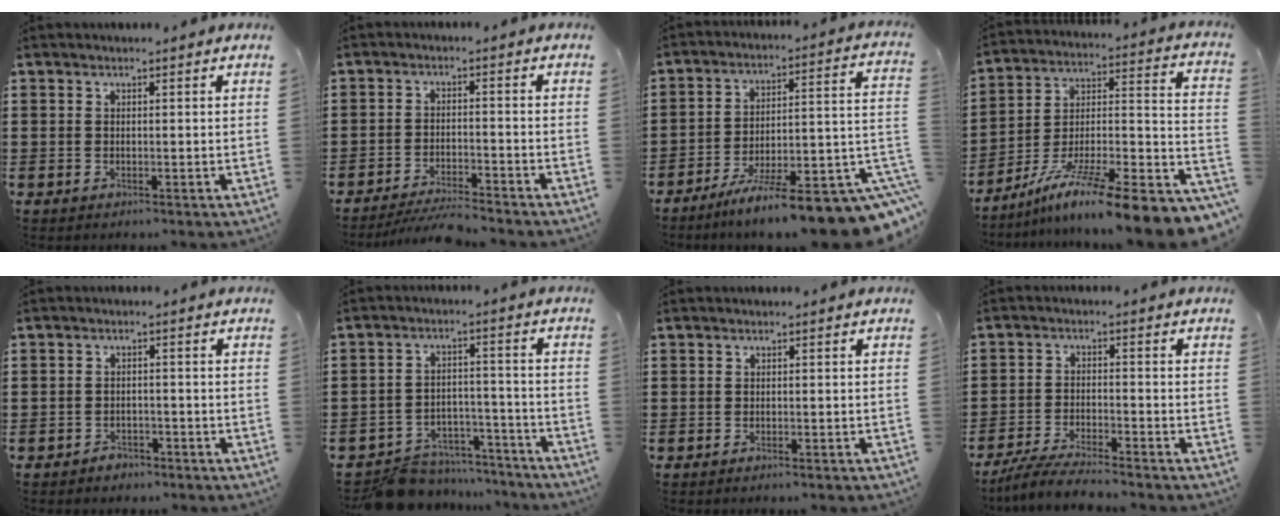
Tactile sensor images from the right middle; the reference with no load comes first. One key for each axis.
{"total": 4.5, "fx": -4.3, "fy": 0.3, "fz": 1.3, "tx": -0.028, "ty": -0.003, "tz": -0.086}
{"total": 13.7, "fx": -9.9, "fy": 1.1, "fz": 9.5, "tx": -0.133, "ty": 0.017, "tz": -0.170}
{"total": 11.8, "fx": -8.8, "fy": 0.3, "fz": 7.9, "tx": -0.125, "ty": -0.004, "tz": -0.160}
{"total": 2.0, "fx": -1.8, "fy": 0.7, "fz": -0.1, "tx": -0.004, "ty": 0.004, "tz": -0.042}
{"total": 8.2, "fx": -7.8, "fy": 2.0, "fz": 1.2, "tx": -0.012, "ty": 0.031, "tz": -0.150}
{"total": 0.8, "fx": -0.7, "fy": 0.1, "fz": 0.3, "tx": -0.009, "ty": -0.002, "tz": -0.014}
{"total": 5.2, "fx": -4.9, "fy": 0.3, "fz": 1.8, "tx": -0.043, "ty": -0.005, "tz": -0.097}